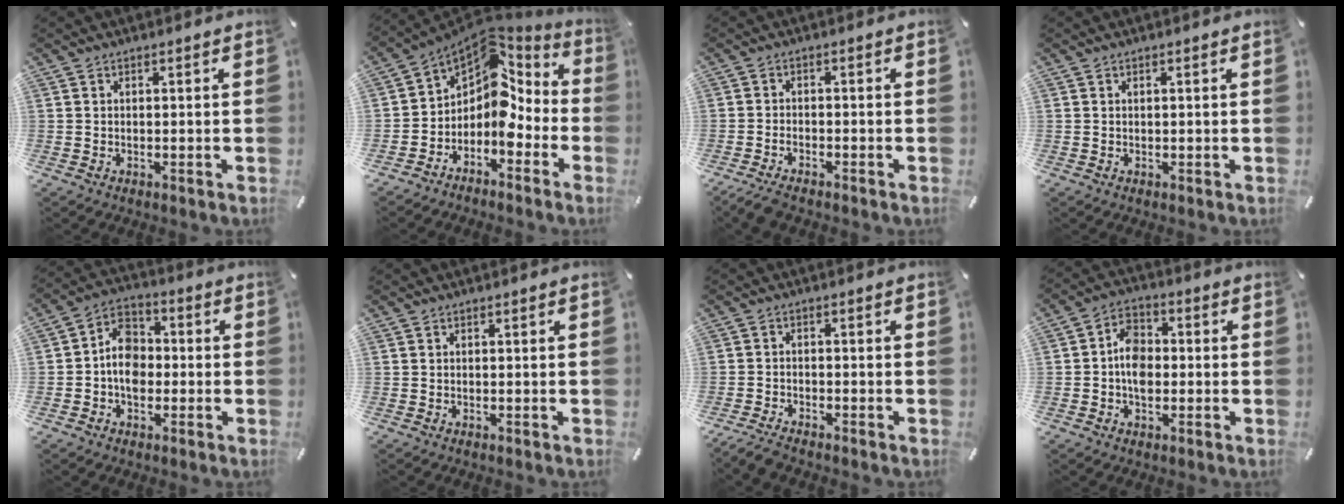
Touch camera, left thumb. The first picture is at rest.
{"total": 8.7, "force": [1.6, 7.0, 4.9], "torque": [-0.088, -0.037, 0.028]}
{"total": 2.9, "force": [-2.3, 0.9, 1.4], "torque": [-0.038, 0.007, -0.048]}
{"total": 0.0}
{"total": 8.2, "force": [-1.5, 6.6, 4.8], "torque": [-0.094, 0.018, -0.026]}
{"total": 0.0}
{"total": 3.1, "force": [-2.8, 0.7, 1.2], "torque": [-0.032, 0.009, -0.058]}
{"total": 7.1, "force": [-1.0, 5.2, 4.6], "torque": [-0.083, 0.014, -0.018]}